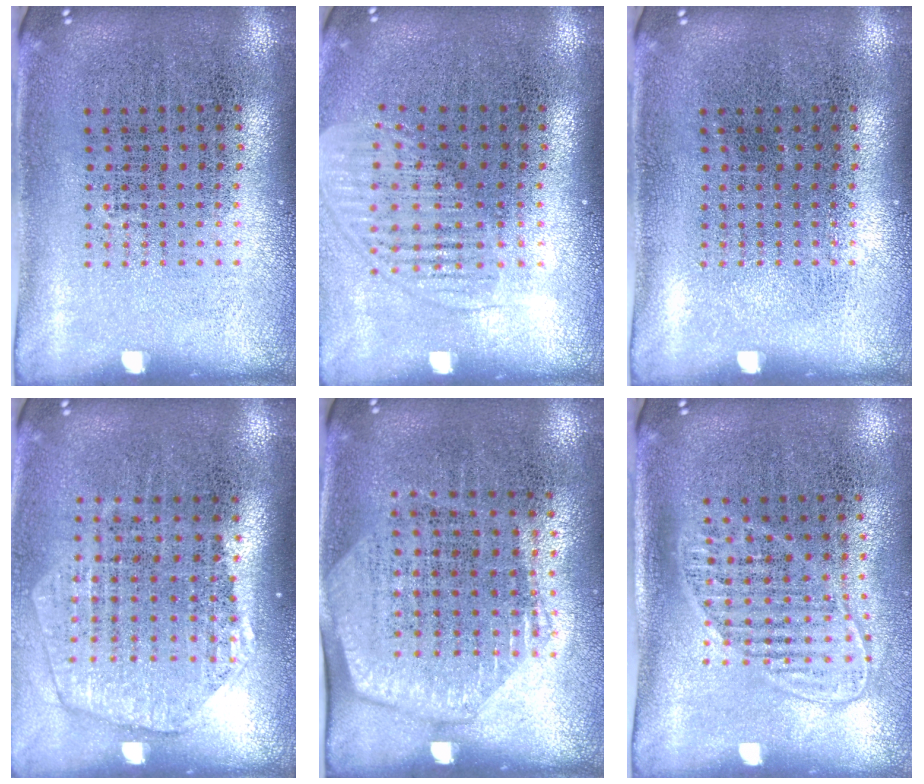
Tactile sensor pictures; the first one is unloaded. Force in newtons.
{"total": 1.5, "press": 1.3, "slide": 0.8}
{"total": 0.0}
{"total": 1.8, "press": 1.7, "slide": 0.8}
{"total": 1.4, "press": 1.3, "slide": 0.6}
{"total": 1.4, "press": 1.1, "slide": 0.7}